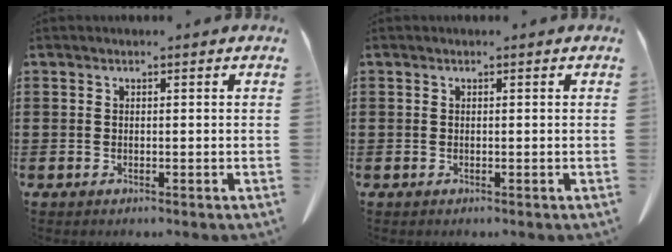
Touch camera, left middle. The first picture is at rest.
{"total": 0.0}